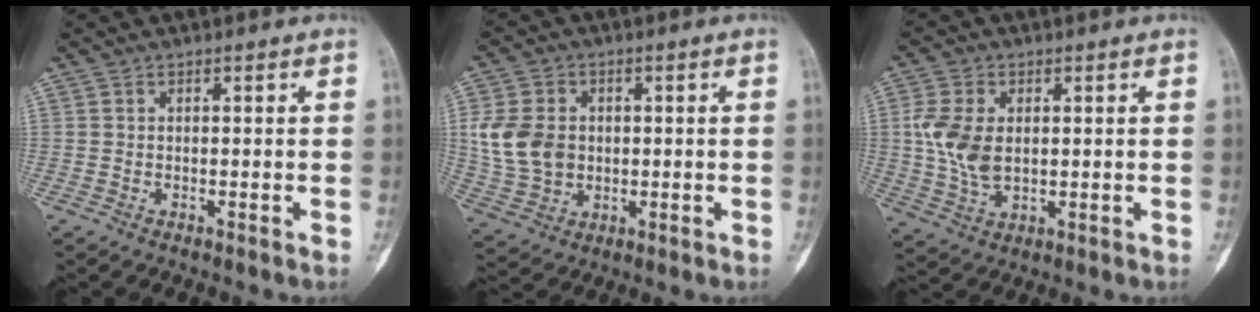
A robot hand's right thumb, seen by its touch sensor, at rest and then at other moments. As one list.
[{"total": 10.7, "force": [0.9, 8.5, 6.5], "torque": [-0.114, 0.002, 0.028]}, {"total": 9.2, "force": [1.0, 5.8, 7.0], "torque": [-0.147, -0.002, 0.028]}]